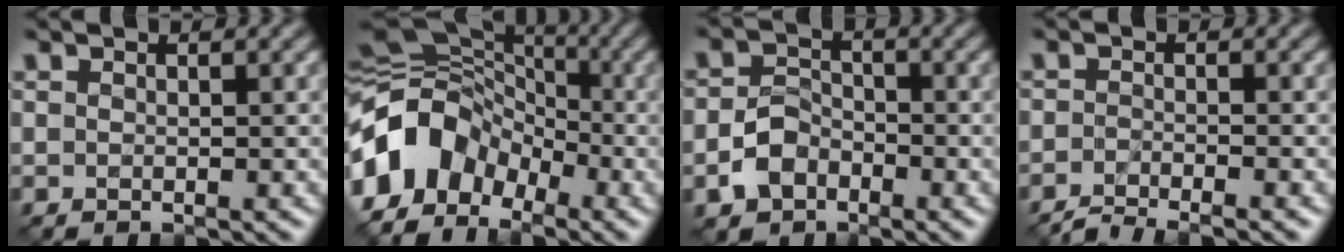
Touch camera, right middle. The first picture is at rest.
{"total": 10.9, "force": [-4.3, 7.8, 6.2], "torque": [-0.126, 0.004, -0.104]}
{"total": 3.5, "force": [-1.8, 2.6, 1.6], "torque": [-0.029, 0.004, -0.037]}
{"total": 2.7, "force": [-2.4, 0.4, 1.2], "torque": [-0.016, -0.004, -0.050]}